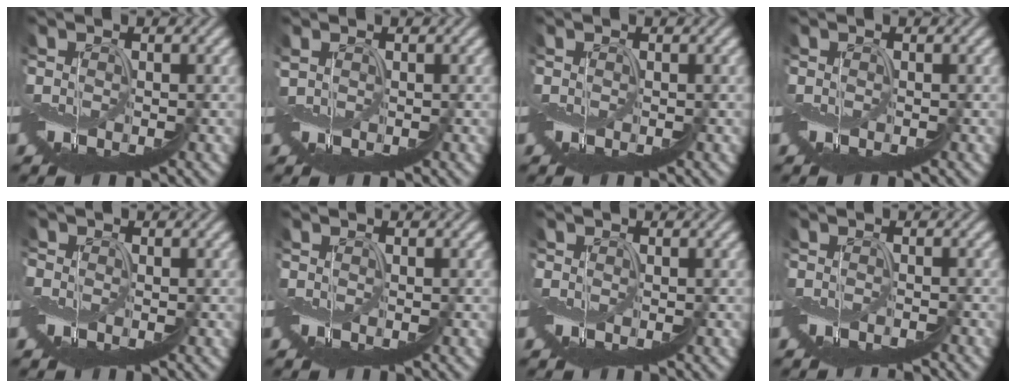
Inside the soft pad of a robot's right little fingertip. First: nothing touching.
{"total": 1.0, "force": [0.9, -0.3, -0.2], "torque": [-0.014, 0.002, 0.015]}
{"total": 0.0}
{"total": 0.0}
{"total": 1.5, "force": [-0.8, 1.1, 0.5], "torque": [-0.005, -0.004, -0.018]}
{"total": 0.0}
{"total": 0.5, "force": [0.2, 0.4, 0.1], "torque": [-0.004, -0.006, 0.002]}
{"total": 2.0, "force": [-2.0, 0.0, 0.1], "torque": [0.003, 0.010, -0.031]}